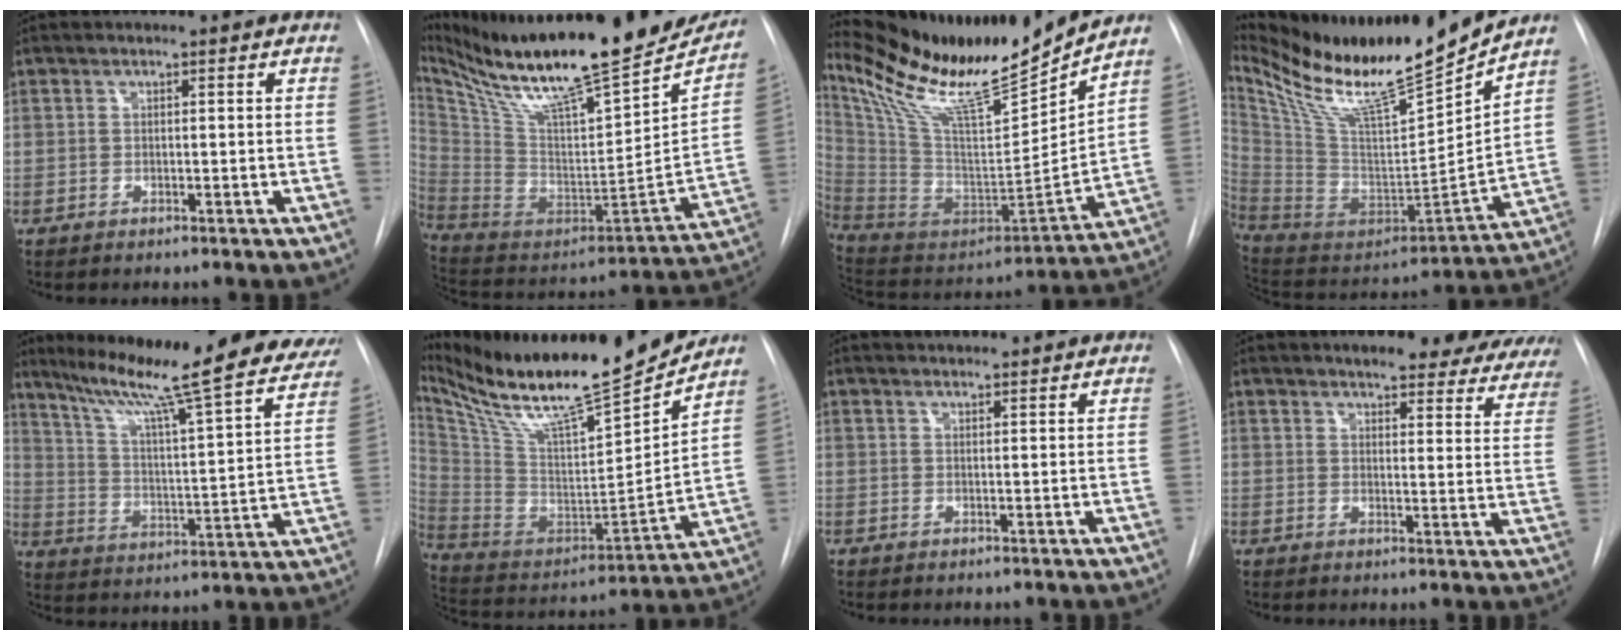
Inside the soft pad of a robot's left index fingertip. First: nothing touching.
{"total": 31.8, "force": [24.9, 5.4, 19.0], "torque": [-0.322, -0.047, 0.380]}
{"total": 21.6, "force": [19.0, 0.7, 10.2], "torque": [-0.188, -0.061, 0.334]}
{"total": 21.5, "force": [18.2, 0.5, 11.4], "torque": [-0.202, -0.057, 0.323]}
{"total": 28.5, "force": [24.0, 2.3, 15.2], "torque": [-0.240, -0.061, 0.316]}
{"total": 23.5, "force": [20.4, 1.4, 11.6], "torque": [-0.221, -0.052, 0.337]}
{"total": 3.7, "force": [3.6, 0.1, 0.9], "torque": [-0.014, 0.023, 0.042]}
{"total": 21.2, "force": [18.9, 5.1, 8.1], "torque": [-0.094, -0.052, 0.200]}